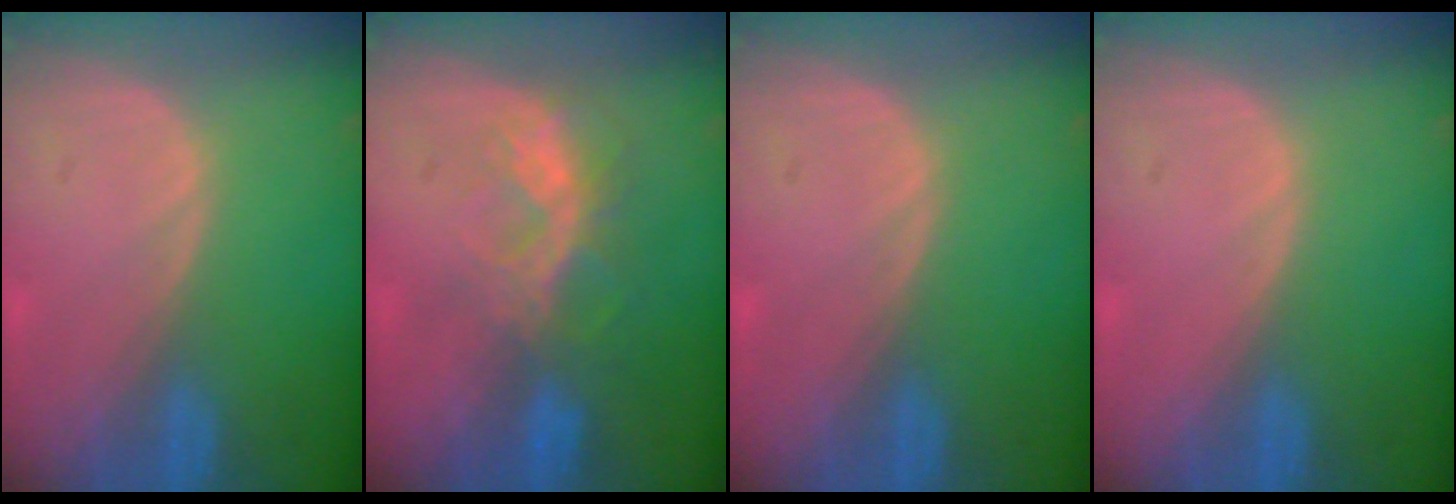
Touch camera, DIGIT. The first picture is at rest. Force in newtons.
{"total": 6.6, "press": 6.0, "slide": 2.7}
{"total": 0.0}
{"total": 0.0}